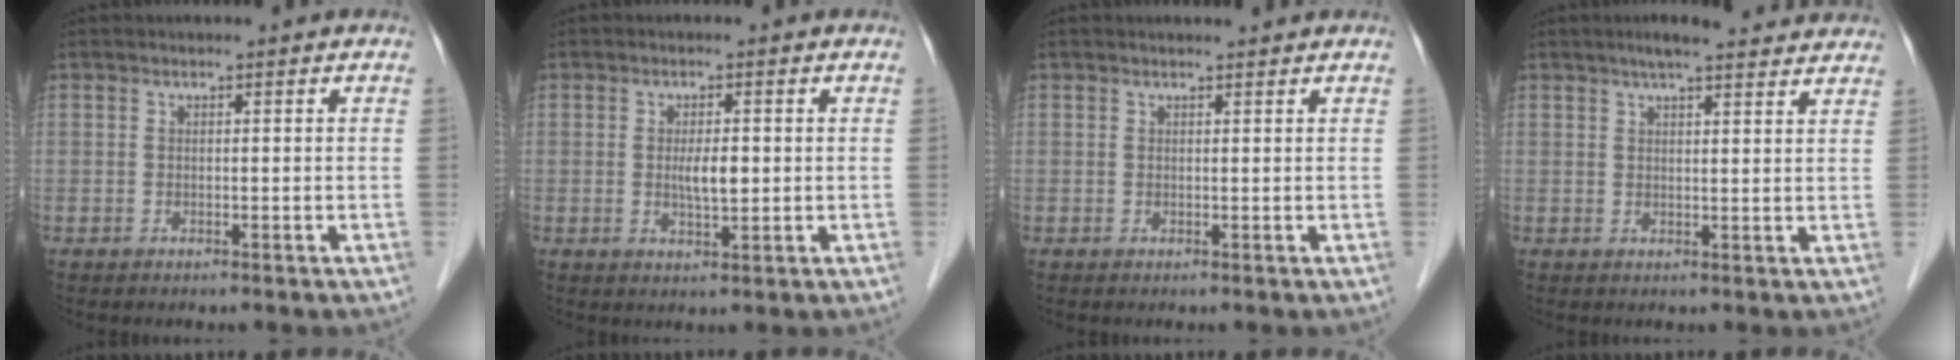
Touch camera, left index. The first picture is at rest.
{"total": 3.3, "force": [0.0, 0.9, 3.2], "torque": [-0.058, -0.002, 0.003]}
{"total": 1.7, "force": [1.6, 0.2, 0.5], "torque": [-0.009, 0.008, 0.023]}
{"total": 10.5, "force": [9.1, 1.4, 5.2], "torque": [-0.065, 0.026, 0.104]}